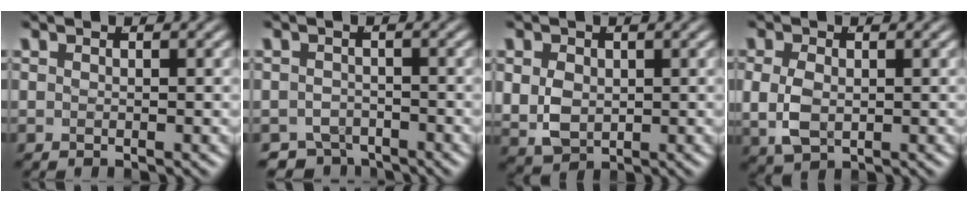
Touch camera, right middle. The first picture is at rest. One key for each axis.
{"total": 4.5, "fx": -3.9, "fy": 2.2, "fz": 0.7, "tx": 0.006, "ty": -0.020, "tz": -0.061}
{"total": 5.5, "fx": 0.0, "fy": 4.7, "fz": 2.8, "tx": -0.079, "ty": -0.028, "tz": 0.014}
{"total": 4.1, "fx": 0.0, "fy": 3.1, "fz": 2.6, "tx": -0.072, "ty": -0.016, "tz": 0.014}